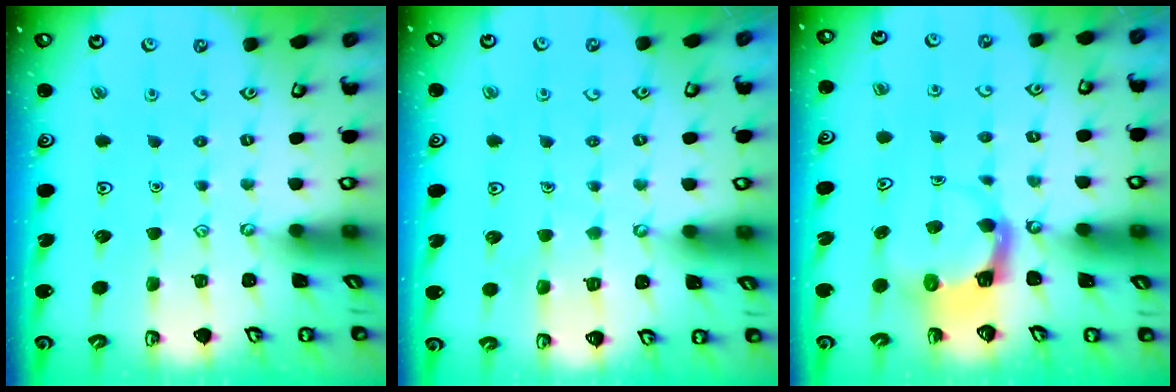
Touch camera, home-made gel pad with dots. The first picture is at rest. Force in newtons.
{"total": 5.1, "press": 5.1, "slide": 0.5}
{"total": 3.9, "press": 3.9, "slide": 0.3}